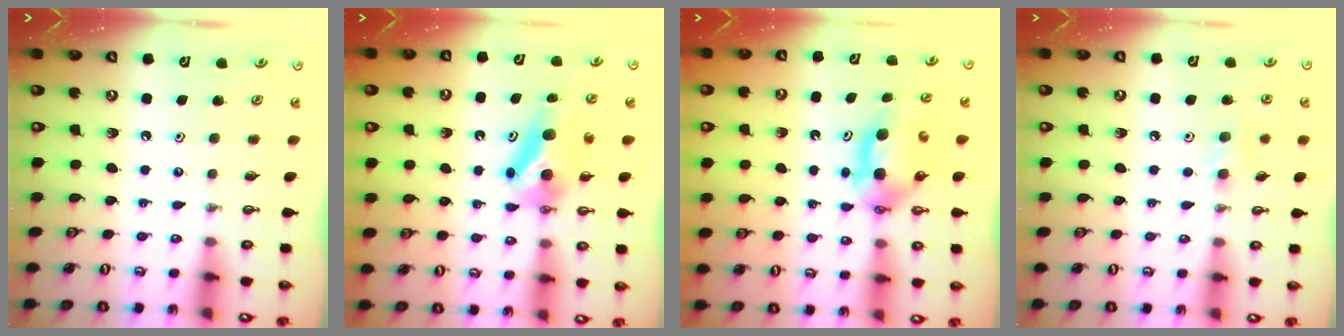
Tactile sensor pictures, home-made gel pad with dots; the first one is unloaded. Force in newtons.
{"total": 7.9, "press": 6.6, "slide": 4.3}
{"total": 6.0, "press": 5.8, "slide": 1.5}
{"total": 8.3, "press": 7.3, "slide": 4.0}